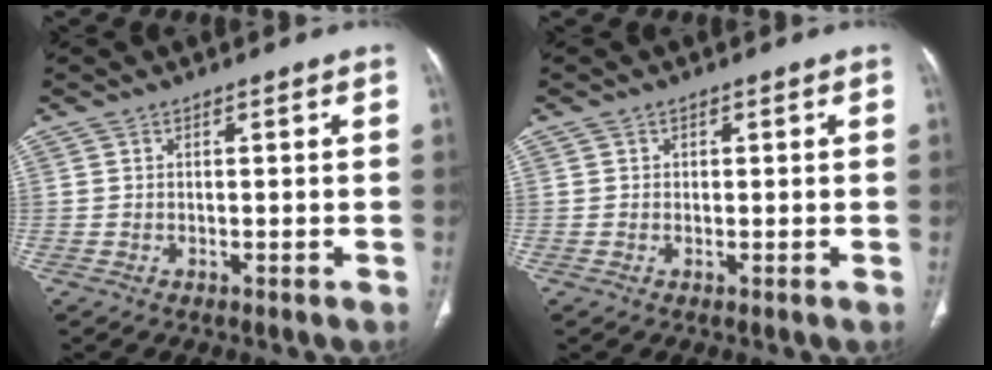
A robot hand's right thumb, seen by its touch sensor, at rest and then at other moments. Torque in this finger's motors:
{"motor_torque": [-0.05, -0.30, -0.22, -0.01, -0.01]}